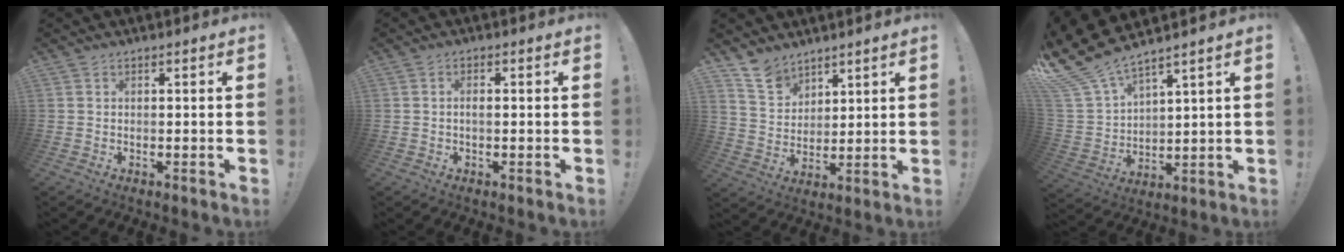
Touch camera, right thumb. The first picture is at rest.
{"total": 1.6, "force": [-0.5, 0.6, 1.4], "torque": [-0.031, 0.007, -0.007]}
{"total": 9.9, "force": [7.9, 5.5, 2.2], "torque": [-0.041, -0.058, 0.155]}
{"total": 11.4, "force": [9.8, 3.8, 4.3], "torque": [-0.109, -0.074, 0.186]}